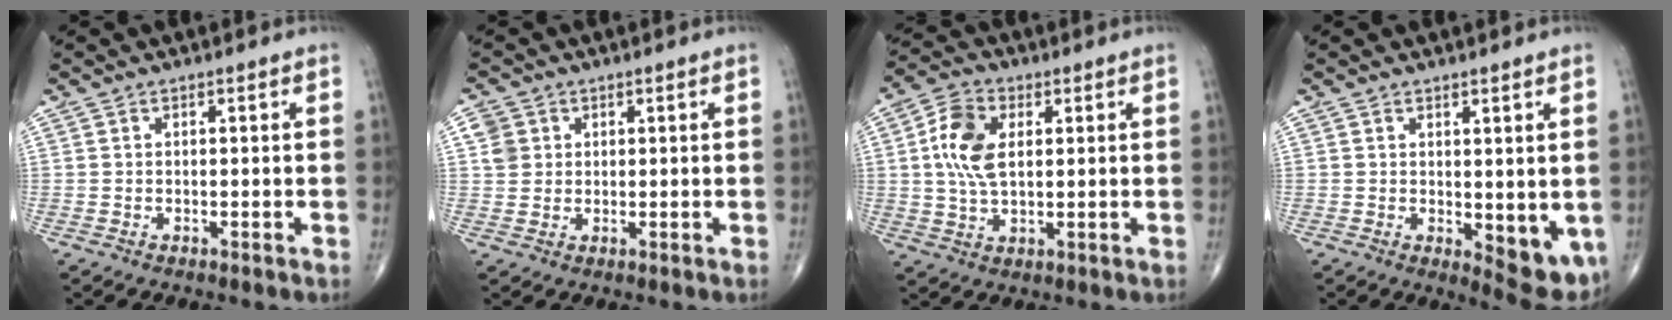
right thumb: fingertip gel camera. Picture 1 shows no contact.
{"total": 3.9, "force": [1.2, 3.5, 1.1], "torque": [-0.005, 0.000, 0.022]}
{"total": 9.3, "force": [1.6, 5.5, 7.3], "torque": [-0.141, 0.003, 0.030]}
{"total": 7.8, "force": [-0.5, 3.4, 7.0], "torque": [-0.073, -0.021, 0.003]}